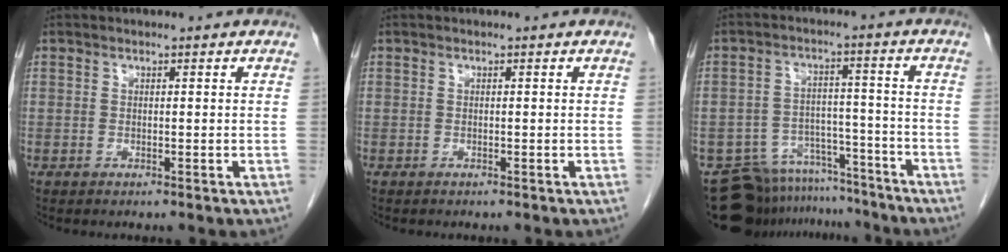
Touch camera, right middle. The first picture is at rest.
{"total": 0.0}
{"total": 13.9, "force": [-12.7, 5.5, 1.3], "torque": [-0.022, 0.037, -0.182]}